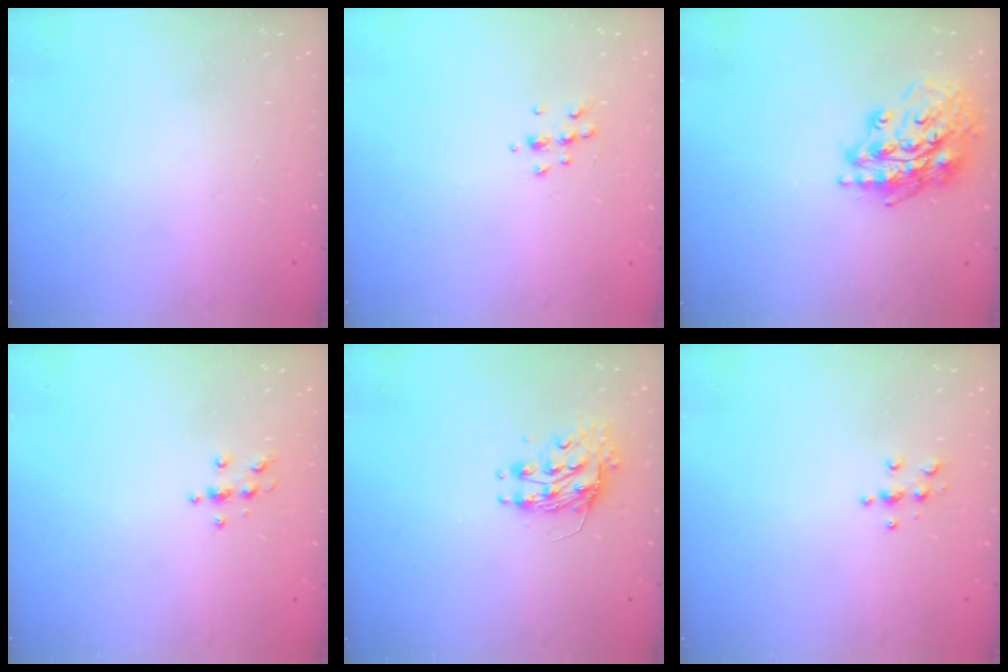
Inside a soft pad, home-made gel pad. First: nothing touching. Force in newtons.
{"total": 6.3, "press": 6.2, "slide": 1.0}
{"total": 17.5, "press": 17.4, "slide": 1.8}
{"total": 4.5, "press": 4.4, "slide": 0.6}
{"total": 10.4, "press": 10.3, "slide": 0.8}
{"total": 3.9, "press": 3.9, "slide": 0.4}